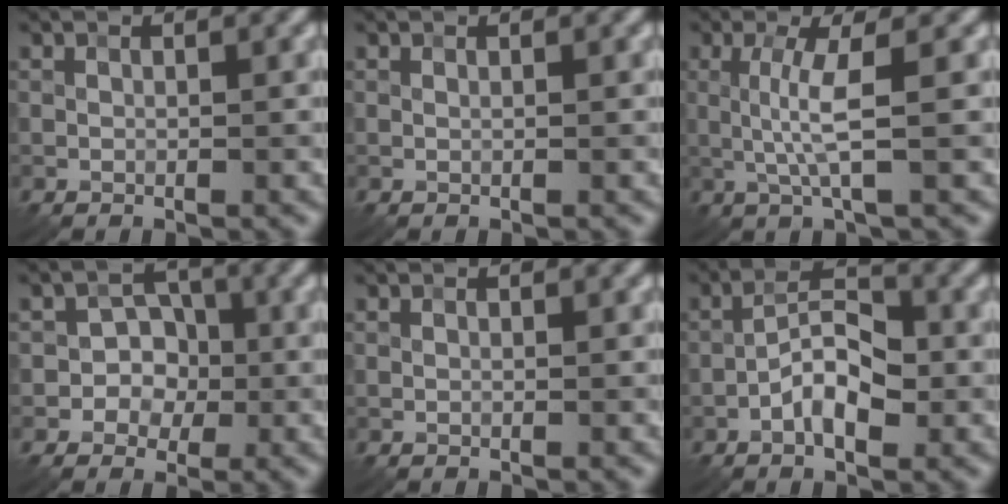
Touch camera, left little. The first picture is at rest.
{"total": 0.0}
{"total": 3.4, "force": [0.1, 0.3, 3.4], "torque": [-0.073, 0.001, 0.004]}
{"total": 3.5, "force": [-0.8, 3.1, 1.3], "torque": [0.011, 0.005, -0.036]}
{"total": 0.0}
{"total": 4.8, "force": [-1.7, 2.1, 3.9], "torque": [-0.065, 0.014, -0.037]}